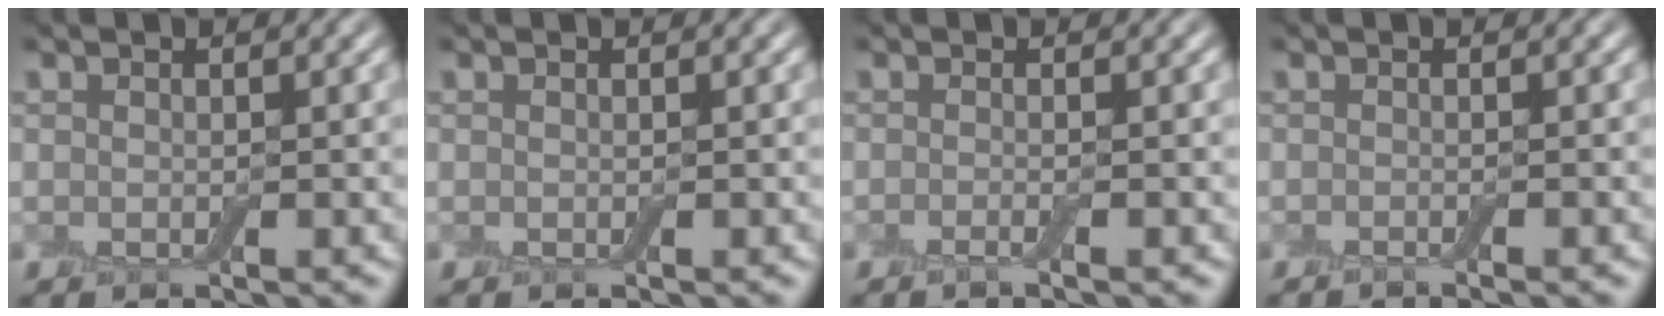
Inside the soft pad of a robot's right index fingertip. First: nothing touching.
{"total": 0.0}
{"total": 1.2, "force": [-0.4, 0.3, 1.1], "torque": [-0.013, -0.009, -0.015]}
{"total": 1.0, "force": [-0.8, 0.1, 0.7], "torque": [-0.002, -0.004, -0.017]}